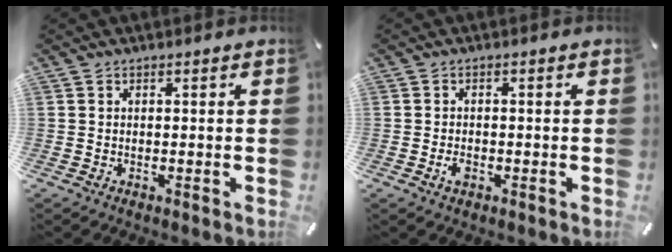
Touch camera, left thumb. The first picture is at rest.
{"total": 2.1, "force": [-0.9, 1.2, 1.4], "torque": [-0.033, 0.001, -0.018]}